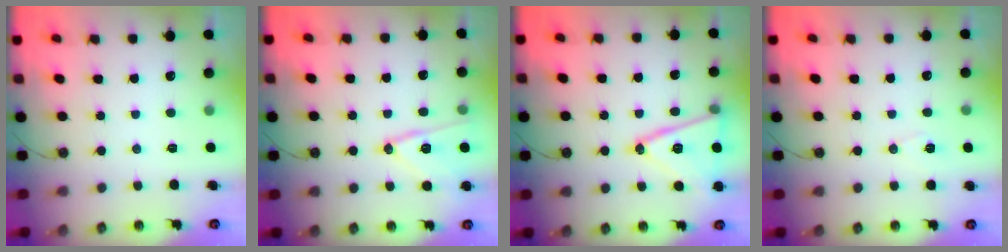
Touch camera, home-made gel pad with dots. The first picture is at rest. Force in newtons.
{"total": 13.3, "press": 13.3, "slide": 1.4}
{"total": 16.9, "press": 16.5, "slide": 3.5}
{"total": 6.0, "press": 4.8, "slide": 3.6}